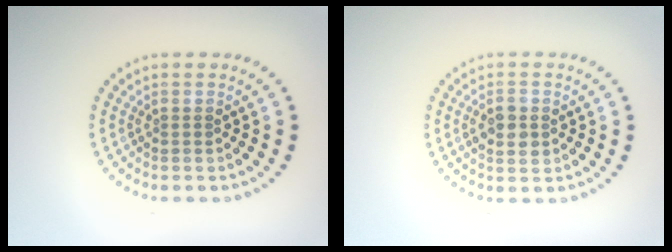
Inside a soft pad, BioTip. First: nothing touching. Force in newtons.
{"total": 2.6, "press": 2.6, "slide": 0.1}